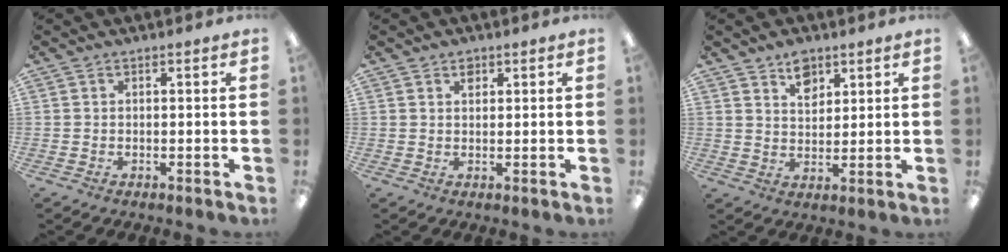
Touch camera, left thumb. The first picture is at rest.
{"total": 1.8, "force": [1.3, 1.1, 0.4], "torque": [-0.002, -0.003, 0.023]}
{"total": 5.9, "force": [4.2, 3.5, 2.2], "torque": [-0.024, -0.018, 0.074]}